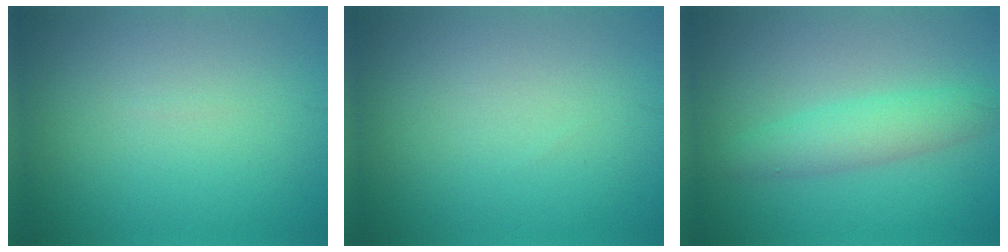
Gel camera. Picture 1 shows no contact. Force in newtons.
{"total": 0.0}
{"total": 3.2, "press": 3.2, "slide": 0.1}